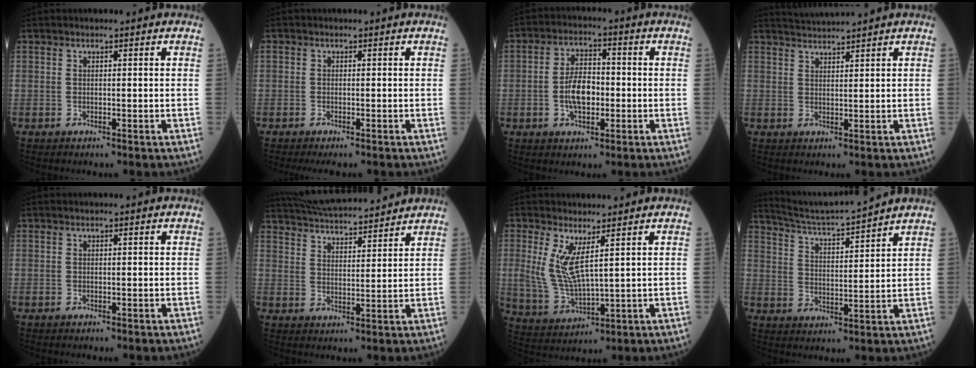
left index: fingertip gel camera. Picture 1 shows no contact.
{"total": 2.5, "force": [-2.1, 0.8, 1.1], "torque": [-0.015, -0.006, -0.029]}
{"total": 6.3, "force": [-1.3, 3.0, 5.5], "torque": [-0.110, 0.011, -0.018]}
{"total": 3.4, "force": [3.2, -1.2, 0.3], "torque": [-0.008, 0.013, 0.068]}
{"total": 0.0}
{"total": 17.8, "force": [16.6, 2.3, 6.0], "torque": [-0.103, 0.030, 0.262]}
{"total": 7.0, "force": [2.4, 1.6, 6.3], "torque": [-0.148, -0.009, 0.066]}
{"total": 11.0, "force": [10.5, -1.8, 2.9], "torque": [-0.064, 0.000, 0.177]}